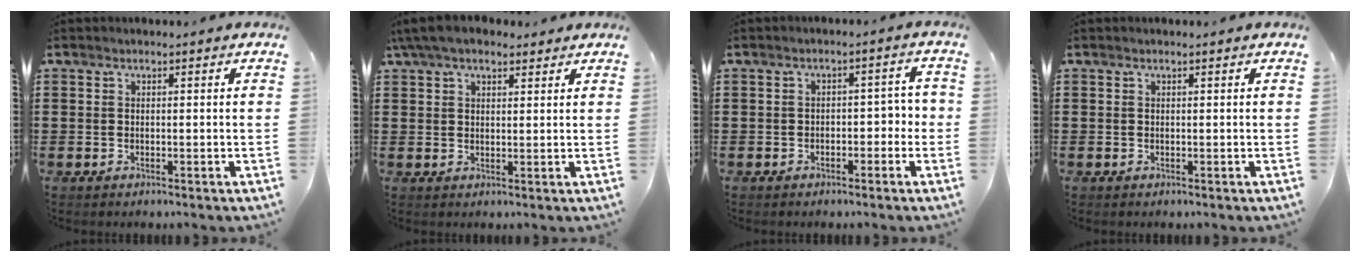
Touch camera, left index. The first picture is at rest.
{"total": 5.2, "force": [4.0, 1.9, 2.8], "torque": [-0.065, 0.004, 0.074]}
{"total": 2.9, "force": [-1.5, 1.6, 1.9], "torque": [-0.038, 0.009, -0.034]}
{"total": 0.0}